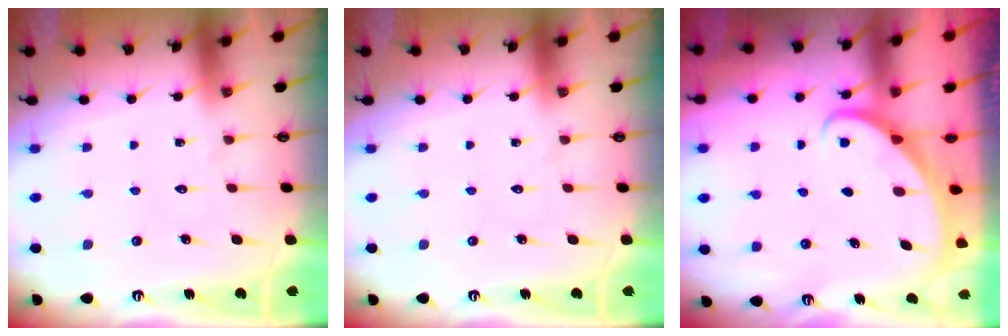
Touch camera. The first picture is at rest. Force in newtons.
{"total": 0.0}
{"total": 2.3, "press": 2.3, "slide": 0.1}